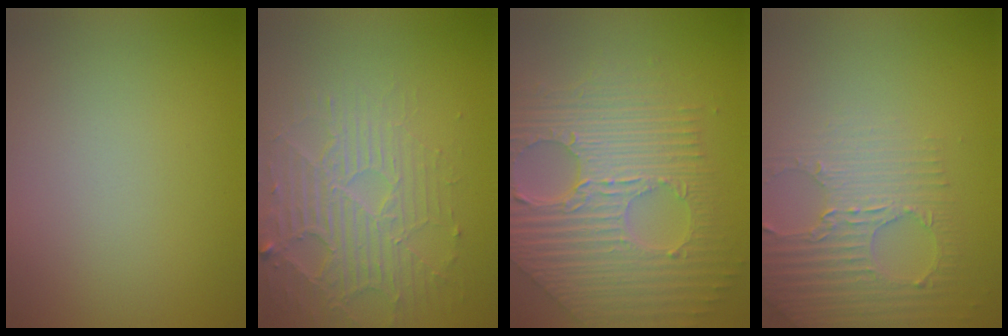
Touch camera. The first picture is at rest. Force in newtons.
{"total": 3.8, "press": 3.4, "slide": 1.7}
{"total": 9.7, "press": 6.7, "slide": 7.1}
{"total": 3.2, "press": 3.1, "slide": 0.7}